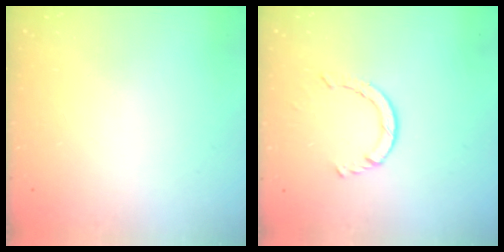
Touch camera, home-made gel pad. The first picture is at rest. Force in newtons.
{"total": 2.2, "press": 2.2, "slide": 0.4}